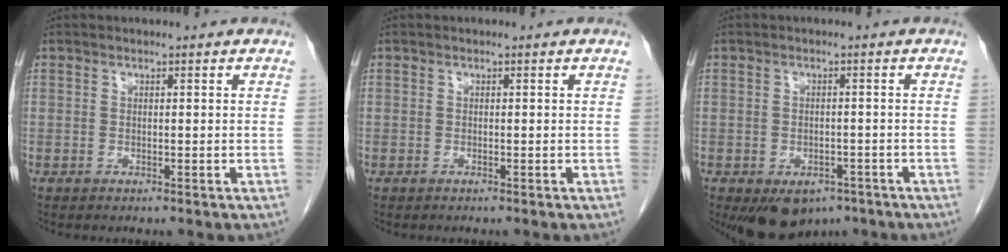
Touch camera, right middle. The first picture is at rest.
{"total": 0.0}
{"total": 7.6, "force": [-5.0, 4.6, 3.4], "torque": [-0.046, 0.000, -0.067]}